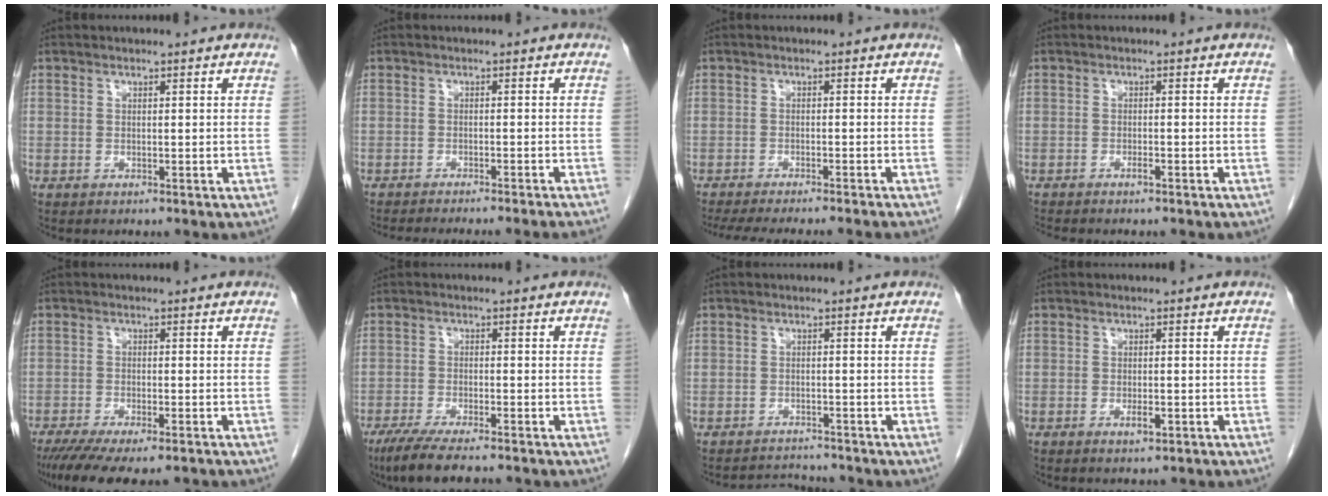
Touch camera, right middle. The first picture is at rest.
{"total": 12.2, "force": [-11.0, -0.6, 5.0], "torque": [-0.047, -0.029, -0.140]}
{"total": 13.9, "force": [-12.5, 0.2, 6.2], "torque": [-0.085, -0.029, -0.169]}
{"total": 2.0, "force": [-1.7, 0.0, 1.0], "torque": [-0.020, -0.003, -0.023]}
{"total": 11.2, "force": [-8.7, 2.7, 6.6], "torque": [-0.110, -0.019, -0.132]}
{"total": 8.2, "force": [-6.5, 1.0, 5.0], "torque": [-0.083, -0.021, -0.104]}
{"total": 2.6, "force": [-2.5, 0.2, -0.9], "torque": [0.010, -0.010, -0.039]}
{"total": 1.7, "force": [-0.8, 0.5, 1.4], "torque": [-0.029, -0.003, -0.011]}